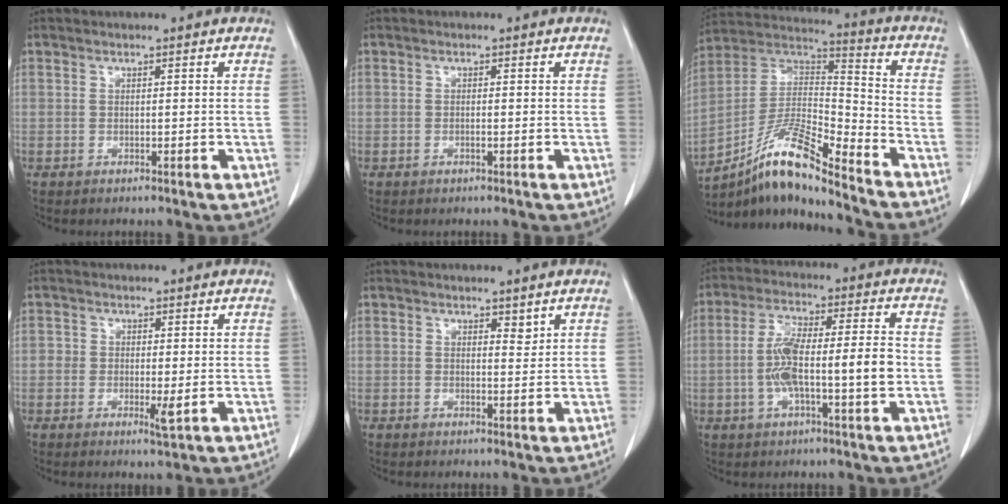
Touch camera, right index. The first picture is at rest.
{"total": 0.6, "force": [-0.2, 0.0, 0.5], "torque": [-0.010, 0.000, -0.003]}
{"total": 14.4, "force": [-10.9, 0.6, 9.3], "torque": [-0.178, 0.012, -0.196]}
{"total": 2.9, "force": [-0.6, 1.2, 2.6], "torque": [-0.034, -0.002, -0.008]}
{"total": 1.4, "force": [1.1, 0.6, 0.7], "torque": [-0.009, -0.008, 0.015]}
{"total": 11.0, "force": [-1.6, 1.5, 10.8], "torque": [-0.201, 0.016, -0.031]}